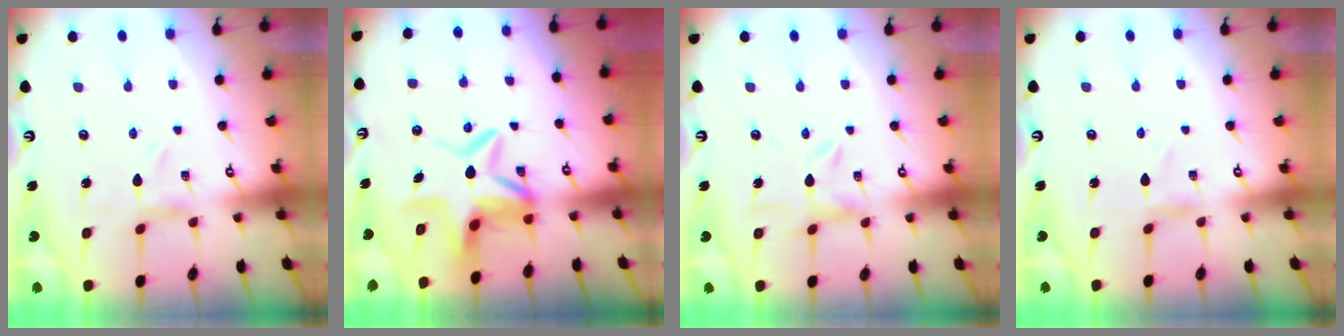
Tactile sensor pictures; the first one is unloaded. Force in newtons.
{"total": 7.9, "press": 7.5, "slide": 2.6}
{"total": 2.0, "press": 2.0, "slide": 0.3}
{"total": 0.0}